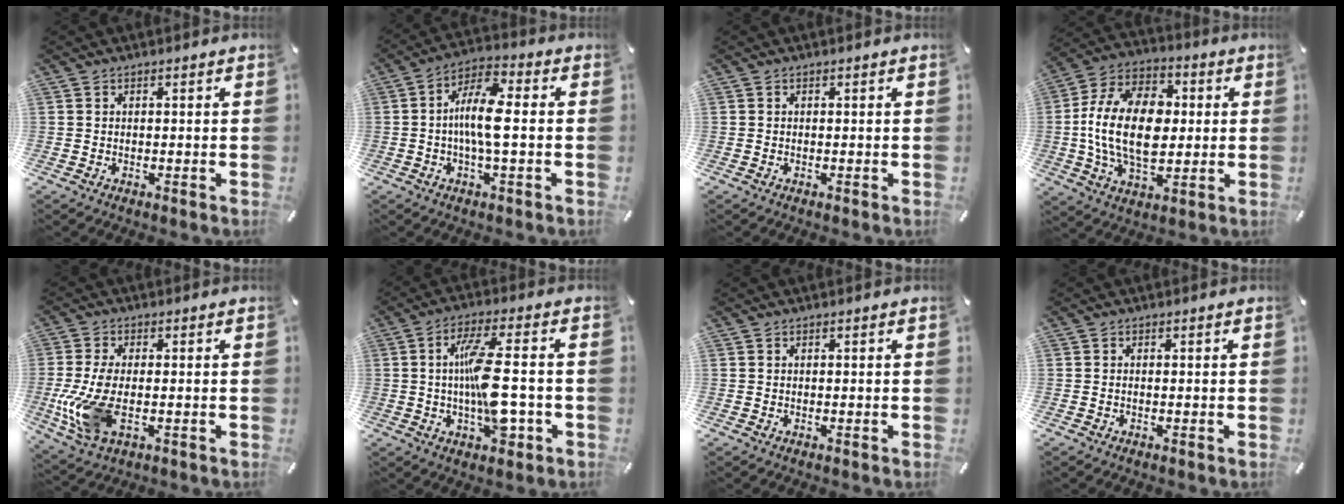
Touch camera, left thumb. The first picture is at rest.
{"total": 10.6, "force": [-0.9, 3.4, 10.0], "torque": [-0.200, 0.002, -0.018]}
{"total": 0.0}
{"total": 18.9, "force": [0.1, 12.5, 14.2], "torque": [-0.297, 0.008, -0.002]}
{"total": 10.9, "force": [-1.8, 5.3, 9.3], "torque": [-0.210, -0.017, -0.025]}
{"total": 13.0, "force": [-1.1, 4.6, 12.1], "torque": [-0.211, -0.004, -0.020]}
{"total": 0.0}
{"total": 0.0}